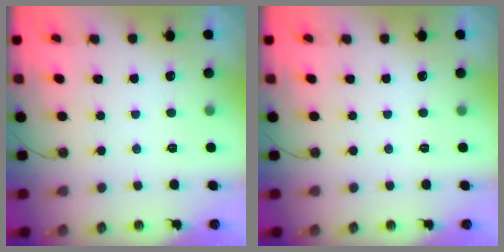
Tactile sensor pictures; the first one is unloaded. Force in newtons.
{"total": 0.0}